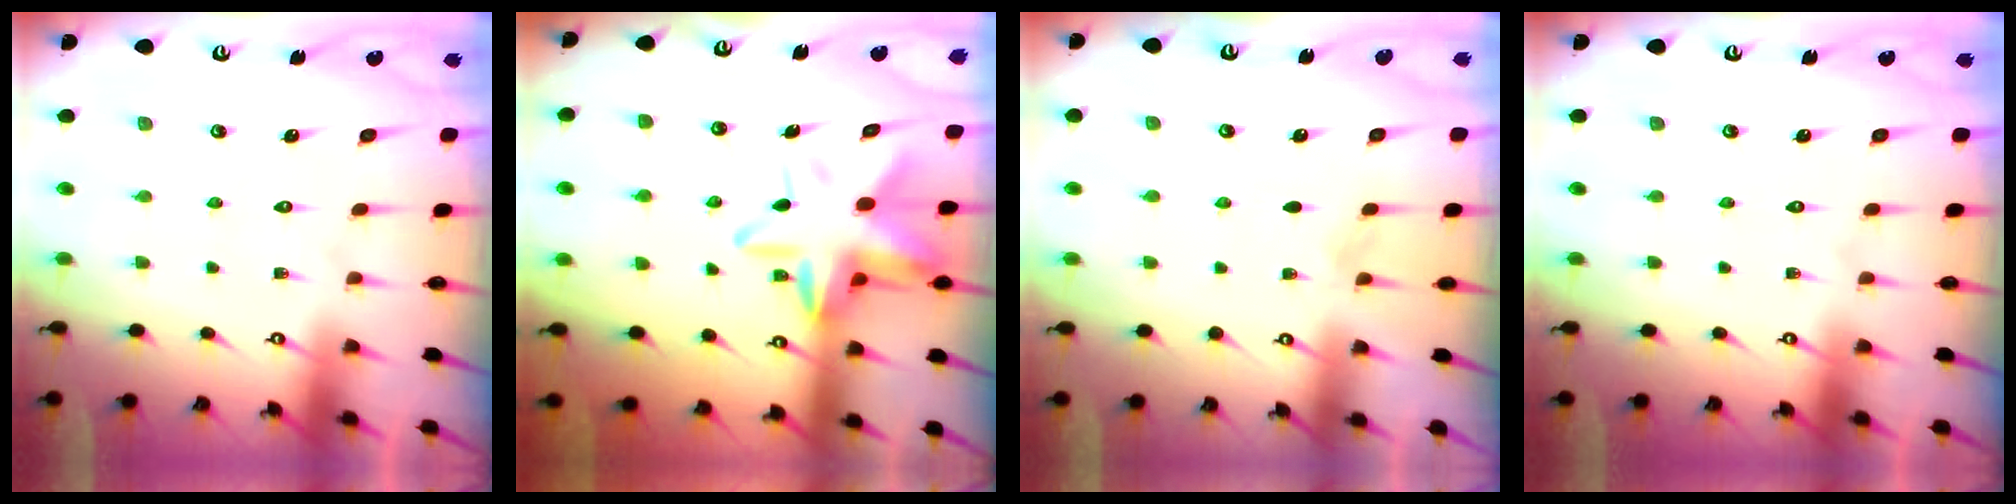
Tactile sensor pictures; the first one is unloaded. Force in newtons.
{"total": 13.8, "press": 13.6, "slide": 2.2}
{"total": 3.1, "press": 2.3, "slide": 2.1}
{"total": 0.0}